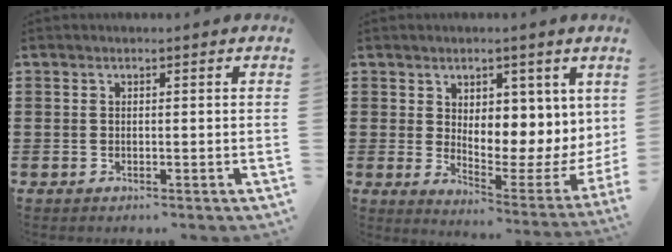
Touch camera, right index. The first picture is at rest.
{"total": 4.4, "force": [2.5, 2.9, 2.2], "torque": [-0.043, -0.038, 0.041]}